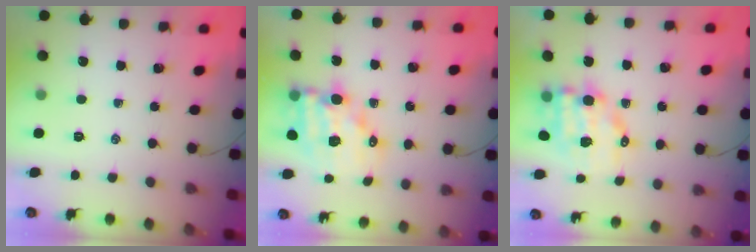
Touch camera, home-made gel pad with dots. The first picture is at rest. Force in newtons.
{"total": 12.0, "press": 11.7, "slide": 2.8}
{"total": 9.9, "press": 9.6, "slide": 2.3}